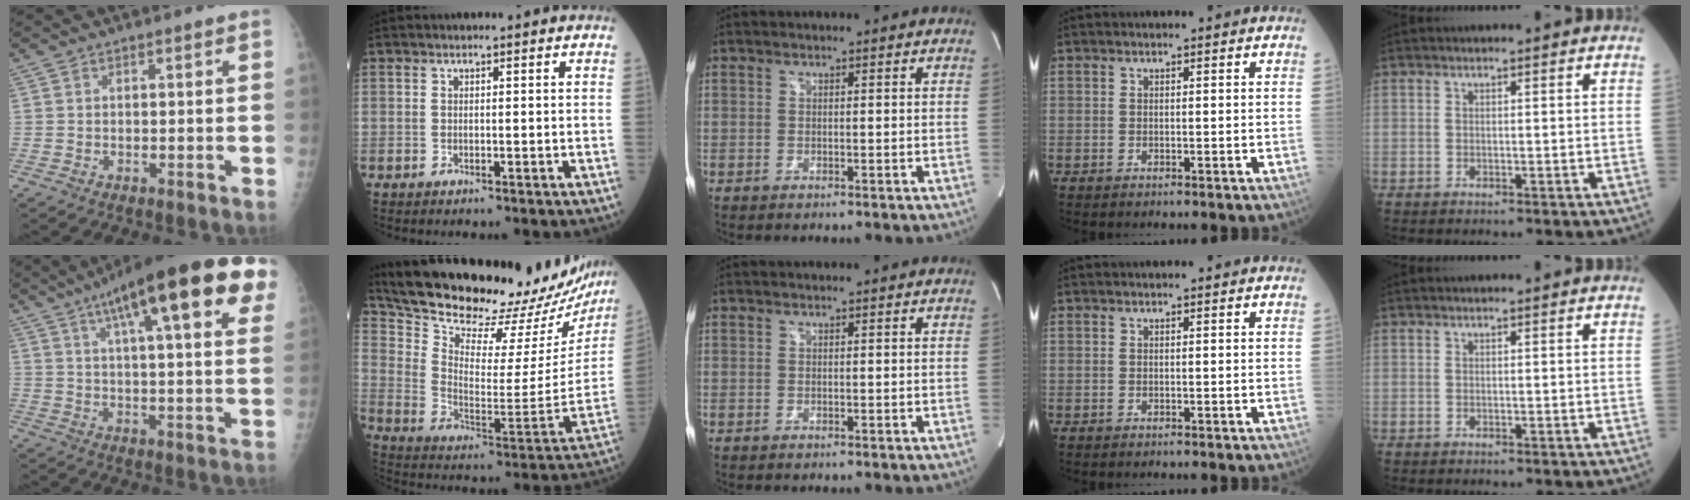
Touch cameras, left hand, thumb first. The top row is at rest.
{"thumb": {"total": 25.8, "force": [13.0, 5.8, 21.5], "torque": [-0.308, 0.000, 0.179]}, "index": {"total": 28.9, "force": [26.4, 6.3, 9.9], "torque": [-0.177, -0.095, 0.353]}}